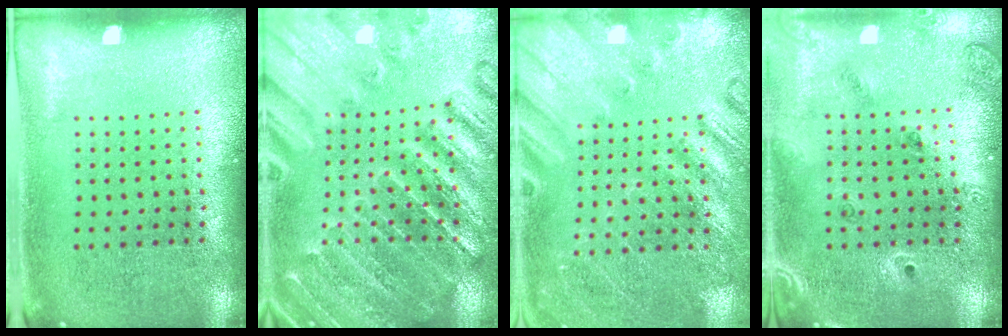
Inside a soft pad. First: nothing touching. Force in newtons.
{"total": 2.8, "press": 2.7, "slide": 0.3}
{"total": 2.3, "press": 2.3, "slide": 0.3}
{"total": 1.5, "press": 1.4, "slide": 0.6}